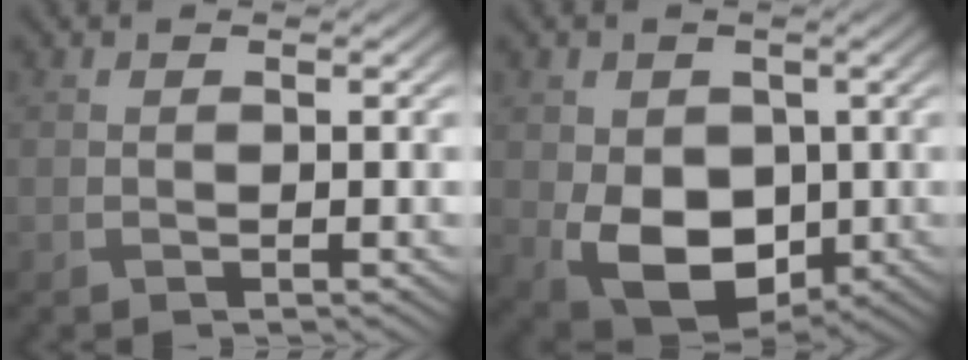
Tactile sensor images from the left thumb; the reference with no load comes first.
{"total": 9.8, "force": [-1.4, 7.1, 6.6], "torque": [-0.134, -0.024, -0.028]}